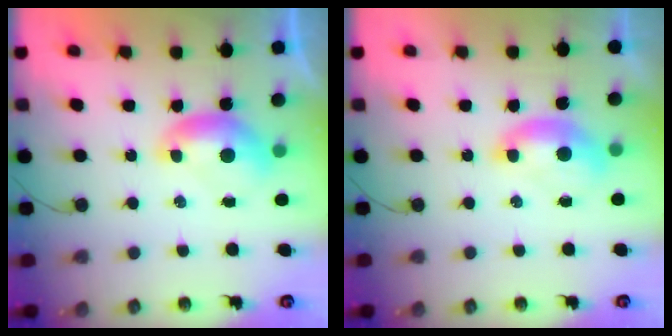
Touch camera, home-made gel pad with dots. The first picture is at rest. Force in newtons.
{"total": 1.5, "press": 1.3, "slide": 0.7}